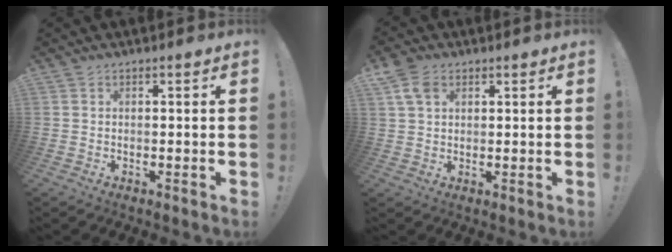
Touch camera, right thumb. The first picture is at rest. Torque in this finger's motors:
{"motor_torque": [0.39, 1.69, 0.34, -0.10, 0.01]}